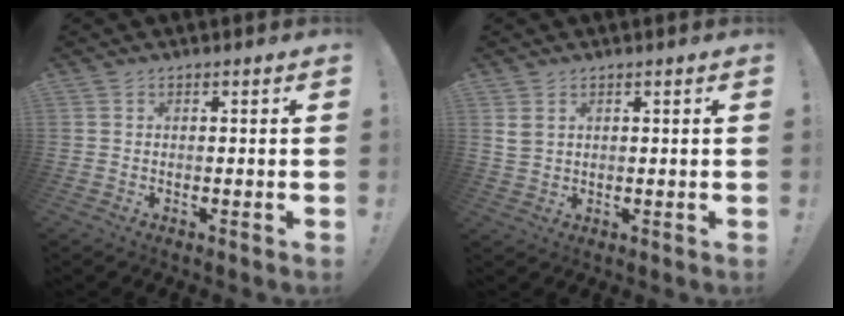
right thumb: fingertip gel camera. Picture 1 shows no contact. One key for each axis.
{"total": 3.0, "fx": 1.5, "fy": 2.0, "fz": 1.6, "tx": -0.025, "ty": -0.003, "tz": 0.030}